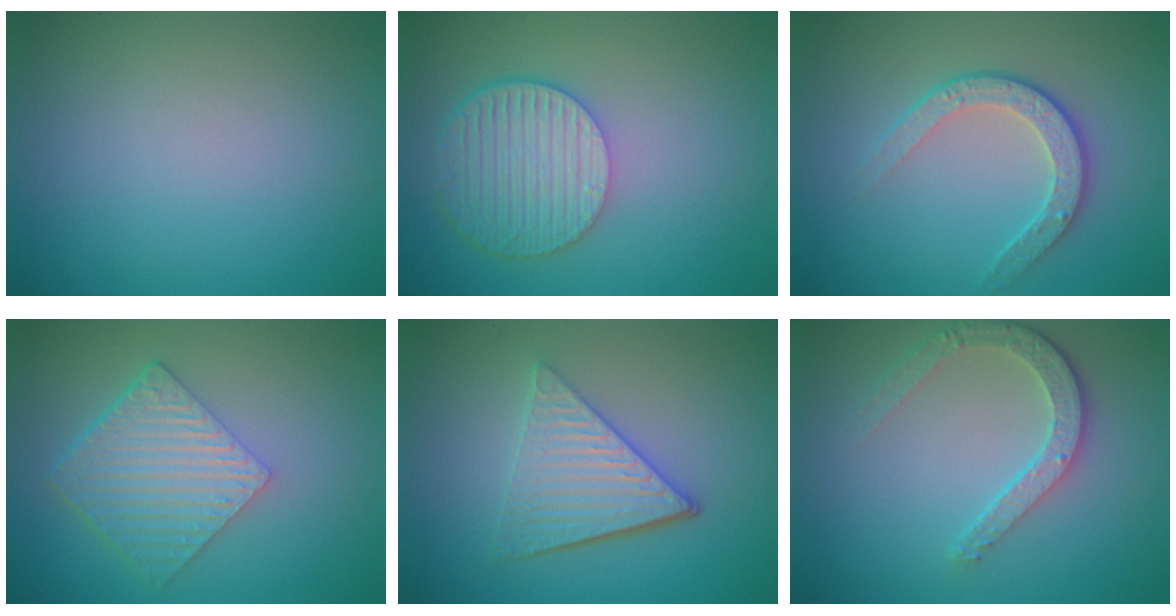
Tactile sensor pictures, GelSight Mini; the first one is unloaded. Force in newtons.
{"total": 6.1, "press": 4.8, "slide": 3.8}
{"total": 3.4, "press": 2.9, "slide": 1.8}
{"total": 6.1, "press": 4.2, "slide": 4.4}
{"total": 5.2, "press": 3.8, "slide": 3.5}
{"total": 3.6, "press": 2.9, "slide": 2.1}